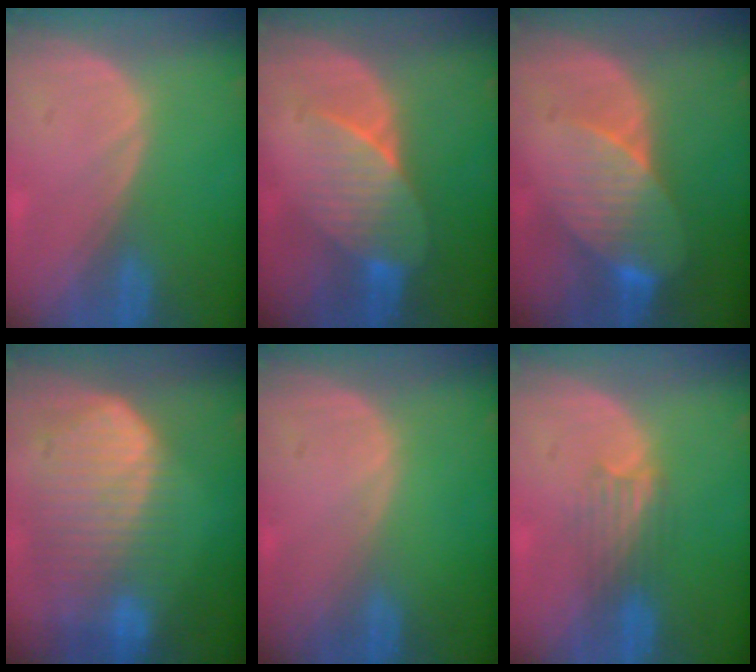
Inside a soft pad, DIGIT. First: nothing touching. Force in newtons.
{"total": 7.1, "press": 6.5, "slide": 2.8}
{"total": 8.4, "press": 7.5, "slide": 3.8}
{"total": 10.3, "press": 8.8, "slide": 5.2}
{"total": 0.0}
{"total": 3.3, "press": 3.2, "slide": 0.8}